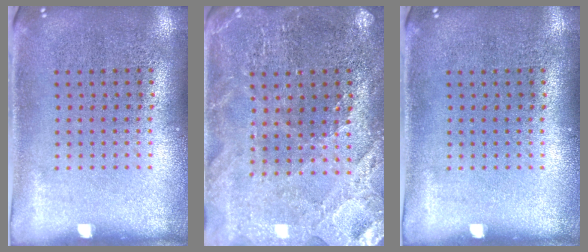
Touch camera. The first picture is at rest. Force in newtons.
{"total": 1.7, "press": 1.7, "slide": 0.2}
{"total": 0.0}